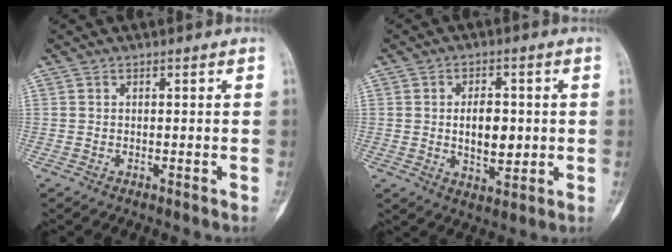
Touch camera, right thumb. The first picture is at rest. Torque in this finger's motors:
{"motor_torque": [0.71, 0.66, 0.28, -0.28, 0.06]}